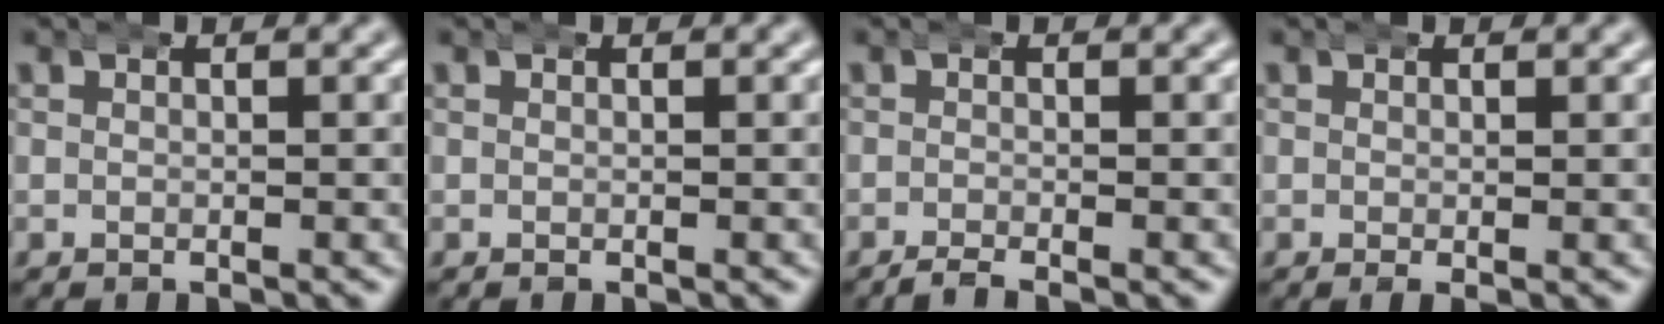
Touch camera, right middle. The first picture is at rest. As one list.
[{"total": 0.0}, {"total": 1.6, "force": [-1.5, 0.1, 0.6], "torque": [-0.012, -0.004, -0.026]}, {"total": 0.7, "force": [-0.1, 0.2, 0.6], "torque": [-0.009, 0.000, -0.001]}]